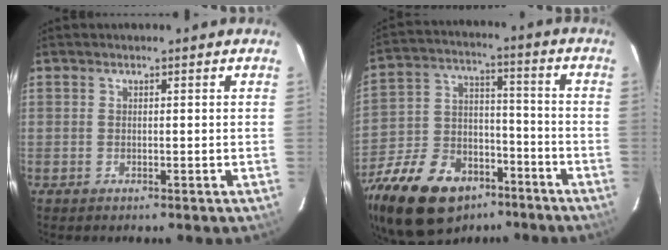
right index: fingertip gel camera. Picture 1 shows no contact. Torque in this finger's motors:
{"motor_torque": [1.25, -0.89, 0.58, 0.10]}